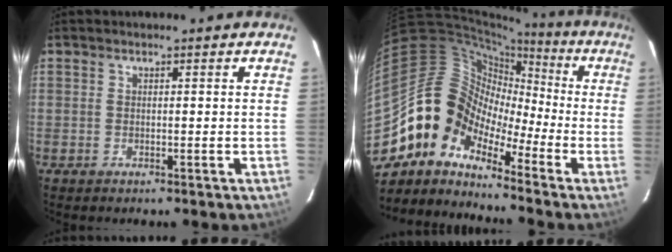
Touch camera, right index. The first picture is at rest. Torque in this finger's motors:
{"motor_torque": [0.87, -0.63, 0.91, 0.11]}